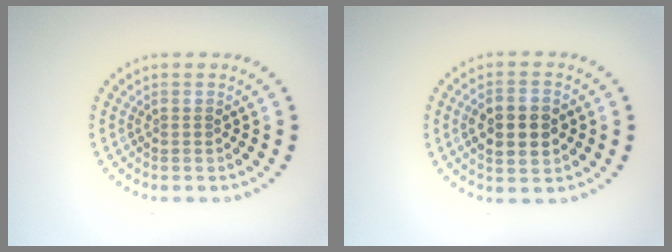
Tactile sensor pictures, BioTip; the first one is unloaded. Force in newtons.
{"total": 4.5, "press": 4.5, "slide": 0.3}